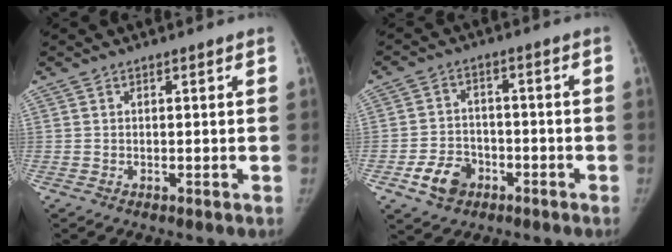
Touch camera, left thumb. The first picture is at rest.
{"total": 7.3, "force": [-3.6, 5.5, 3.2], "torque": [-0.039, 0.021, -0.060]}